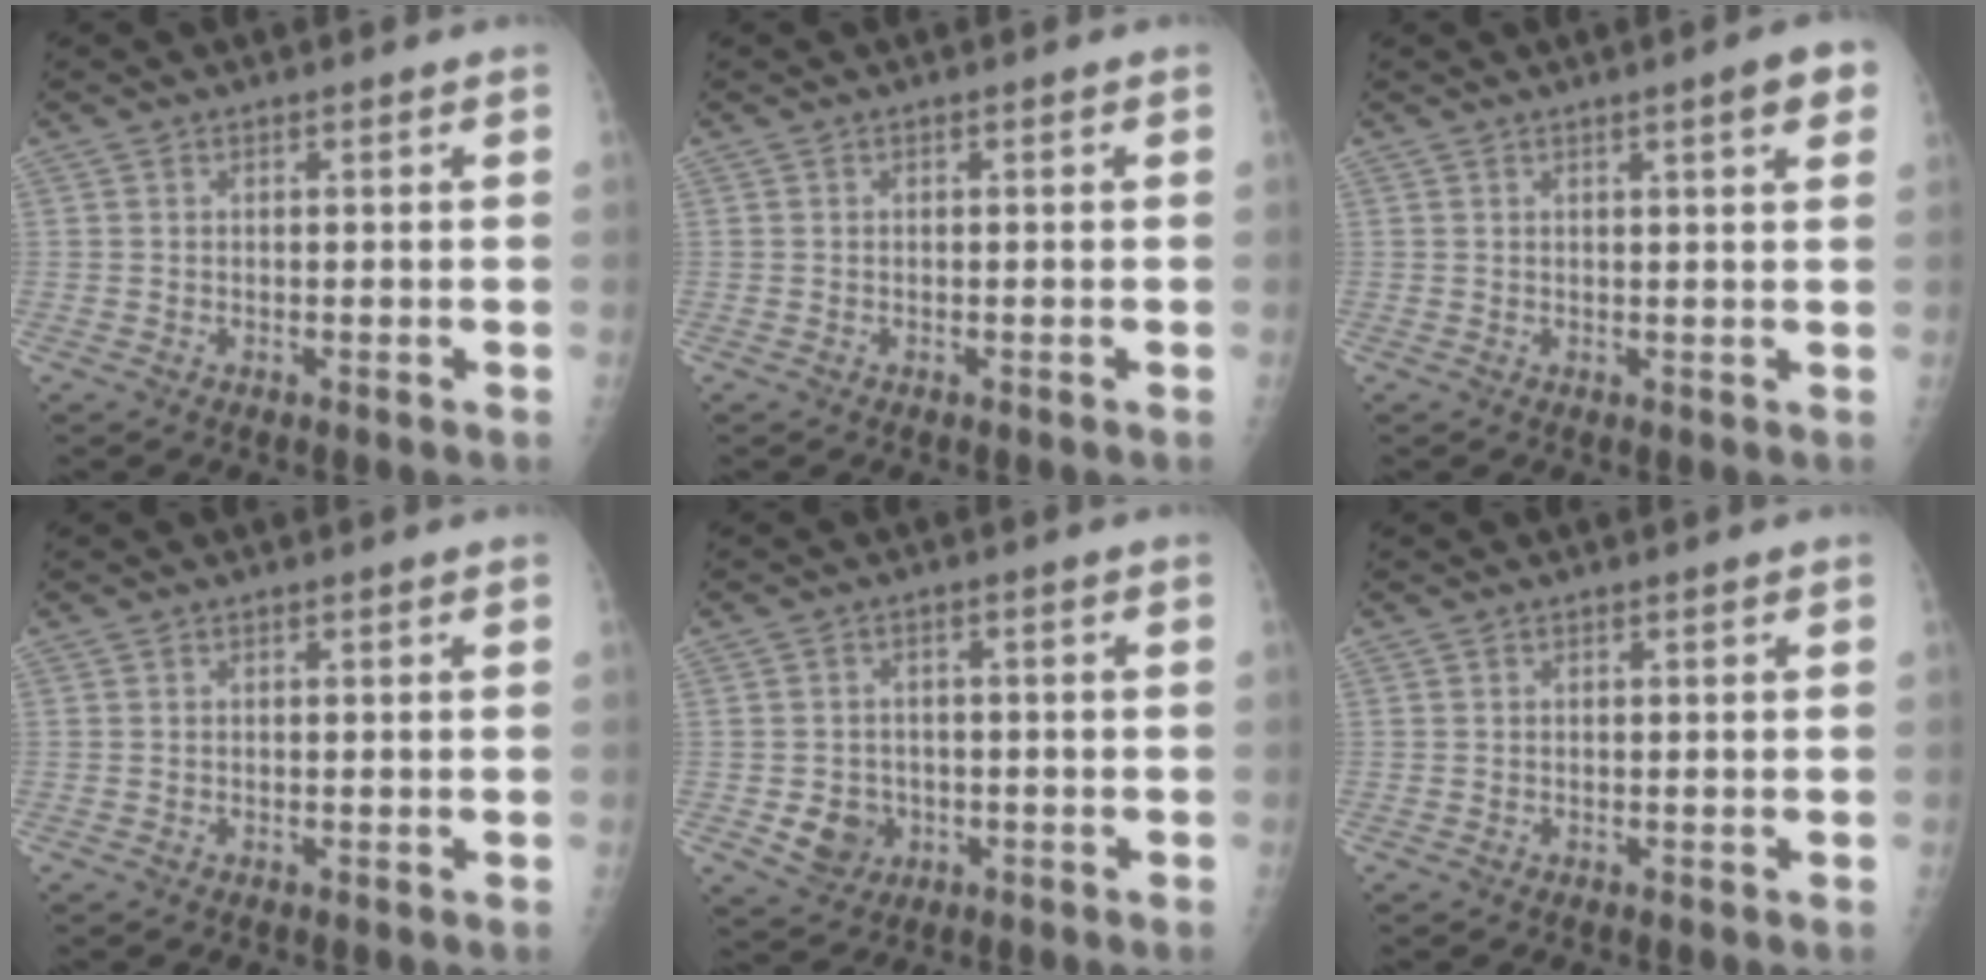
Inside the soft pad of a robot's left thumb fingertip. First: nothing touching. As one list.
[{"total": 0.0}, {"total": 6.7, "force": [2.8, 0.6, 6.0], "torque": [-0.074, -0.002, 0.032]}, {"total": 0.0}, {"total": 5.7, "force": [-1.7, 5.0, 2.3], "torque": [-0.016, 0.009, -0.020]}, {"total": 0.0}]